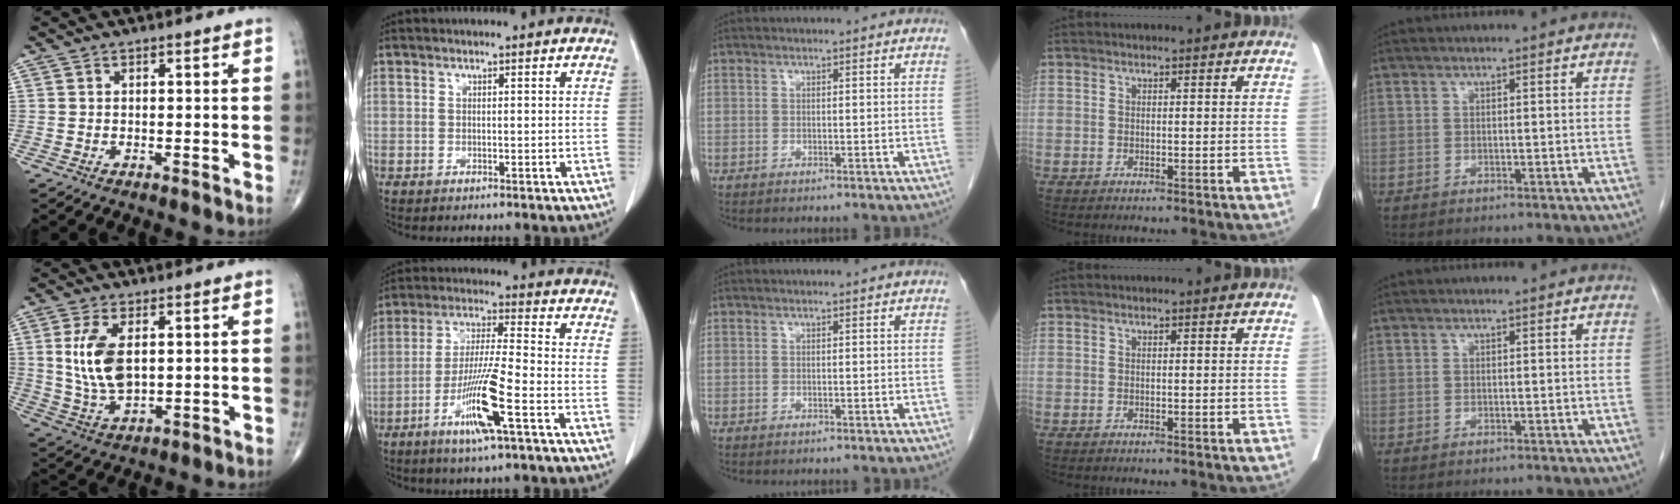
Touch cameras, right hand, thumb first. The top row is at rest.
{"thumb": {"total": 10.4, "force": [1.8, 5.5, 8.6], "torque": [-0.173, -0.012, 0.043]}, "index": {"total": 11.2, "force": [-4.9, -0.2, 10.0], "torque": [-0.194, -0.016, -0.097]}}